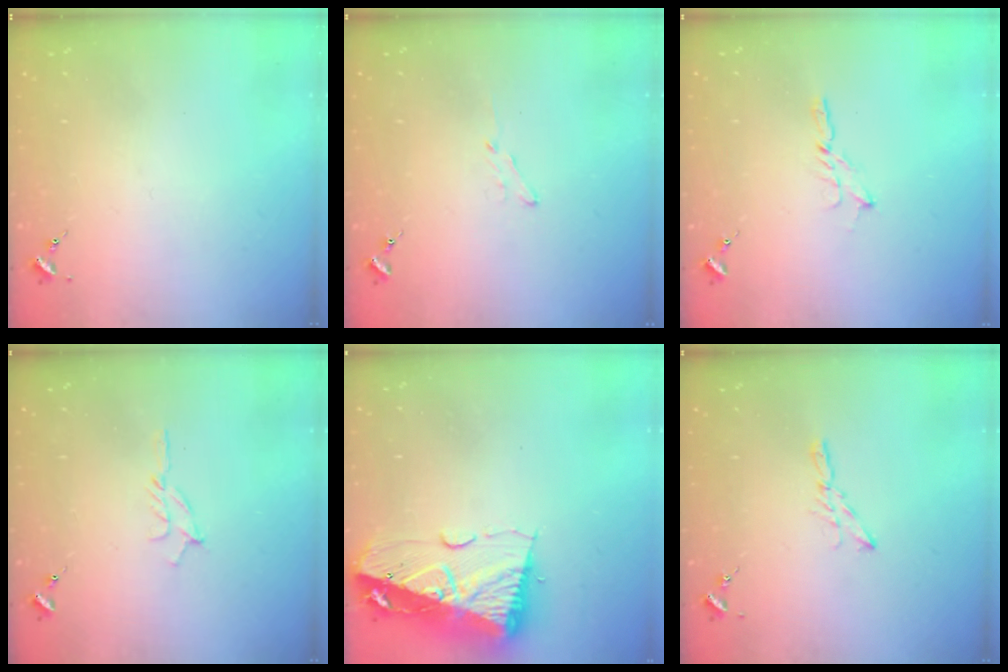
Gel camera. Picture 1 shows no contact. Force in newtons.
{"total": 3.6, "press": 3.6, "slide": 0.4}
{"total": 3.6, "press": 3.6, "slide": 0.1}
{"total": 5.0, "press": 5.0, "slide": 0.6}
{"total": 14.8, "press": 14.7, "slide": 1.8}
{"total": 4.7, "press": 4.7, "slide": 0.1}